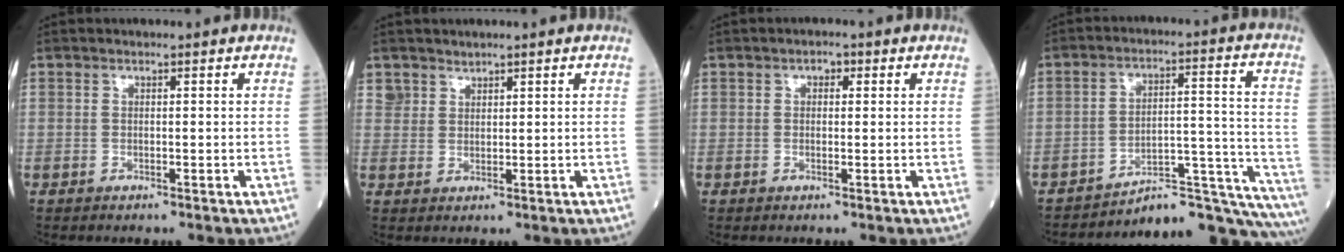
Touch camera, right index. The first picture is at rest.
{"total": 3.8, "force": [2.6, 2.8, 0.3], "torque": [-0.004, 0.011, 0.054]}
{"total": 1.9, "force": [0.7, 1.1, 1.4], "torque": [-0.035, 0.014, 0.013]}
{"total": 20.1, "force": [-18.9, 2.1, 6.4], "torque": [-0.038, 0.050, -0.255]}